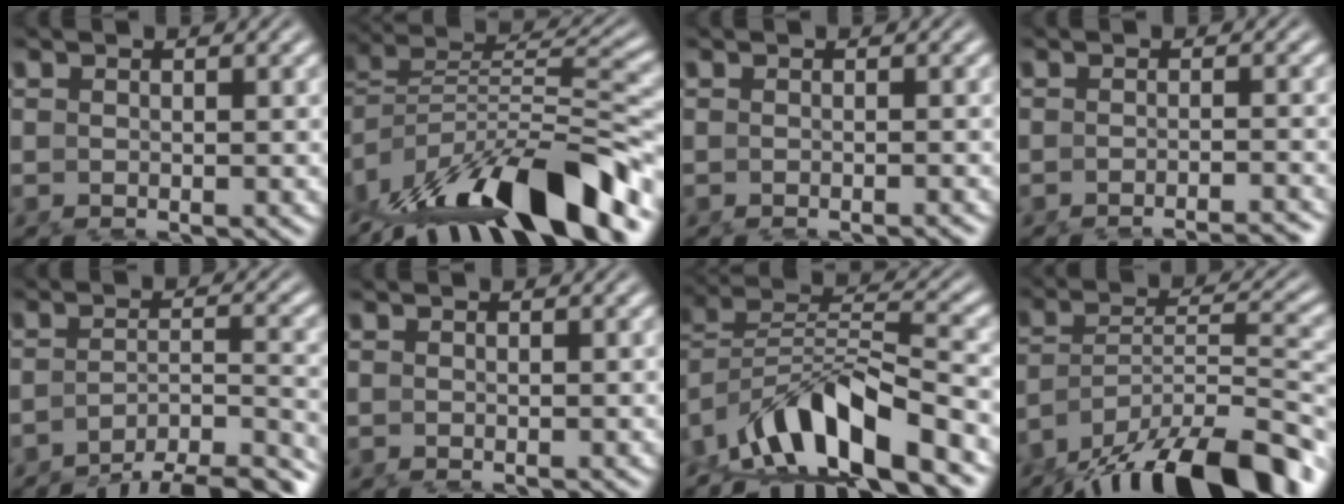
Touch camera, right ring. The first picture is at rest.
{"total": 12.9, "force": [-4.7, 7.1, 9.7], "torque": [-0.180, -0.036, -0.057]}
{"total": 0.9, "force": [-0.8, -0.3, 0.3], "torque": [-0.005, 0.001, -0.012]}
{"total": 5.2, "force": [-5.0, 0.4, 1.4], "torque": [-0.007, -0.007, -0.074]}
{"total": 10.6, "force": [-8.4, 4.2, 5.0], "torque": [-0.065, -0.038, -0.117]}
{"total": 0.0}
{"total": 8.7, "force": [-3.5, 5.0, 6.3], "torque": [-0.127, -0.026, -0.050]}
{"total": 13.0, "force": [-7.5, 7.7, 7.4], "torque": [-0.147, -0.039, -0.114]}